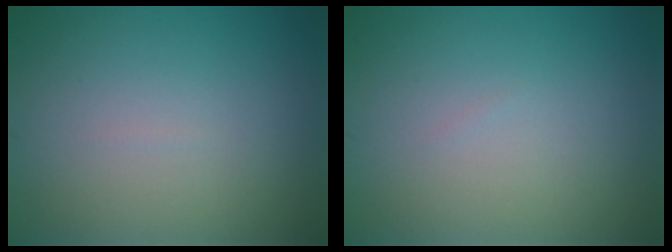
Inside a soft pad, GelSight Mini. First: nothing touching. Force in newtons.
{"total": 0.0}